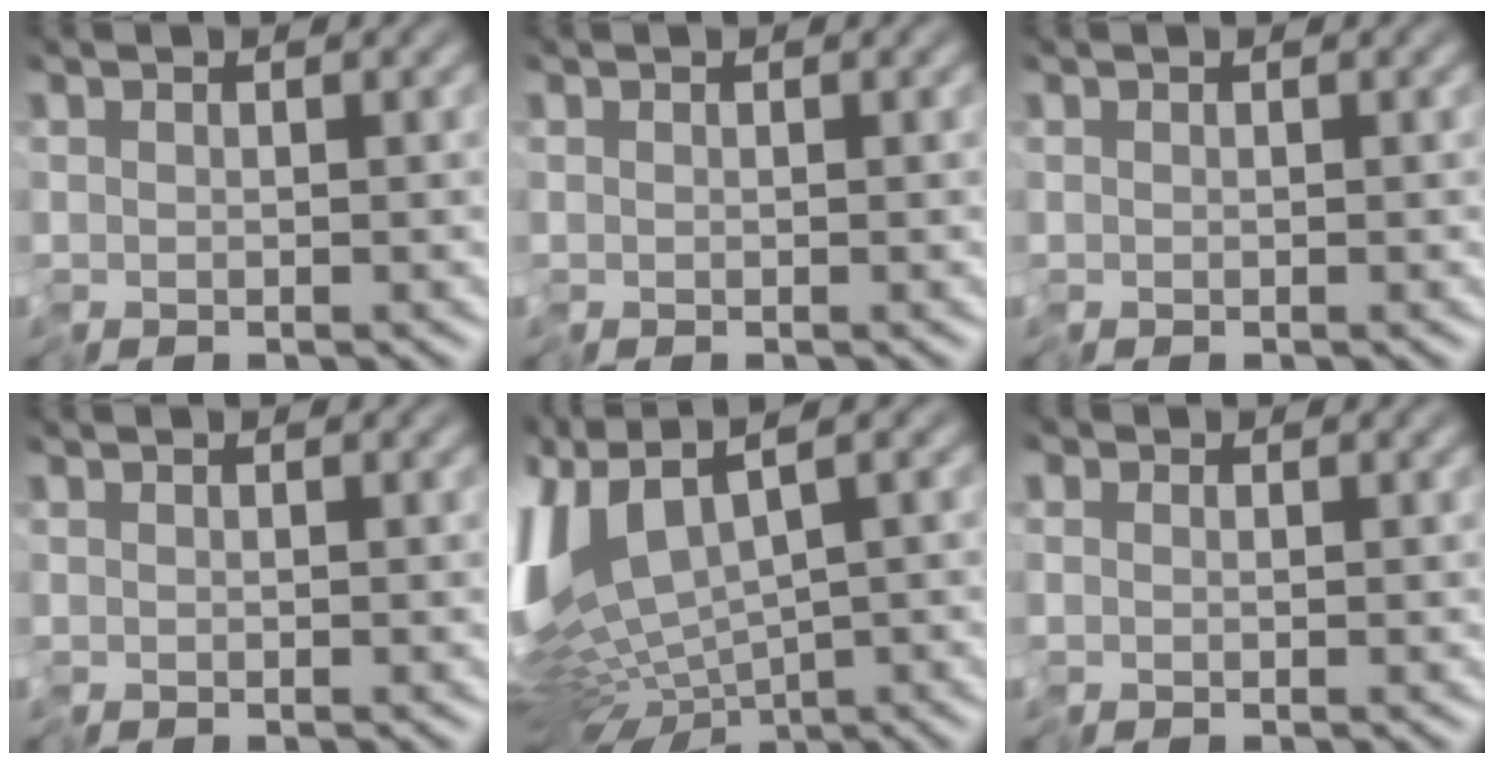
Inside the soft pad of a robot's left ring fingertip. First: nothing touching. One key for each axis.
{"total": 0.0}
{"total": 0.0}
{"total": 0.0}
{"total": 10.5, "fx": -0.4, "fy": 5.0, "fz": 9.2, "tx": -0.218, "ty": -0.008, "tz": 0.020}
{"total": 0.5, "fx": -0.3, "fy": 0.4, "fz": -0.2, "tx": 0.006, "ty": -0.001, "tz": -0.007}